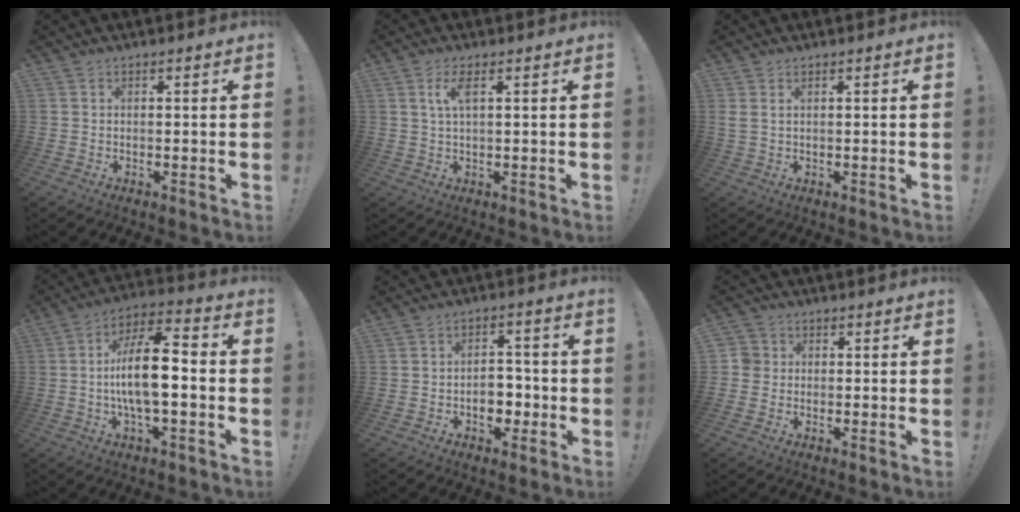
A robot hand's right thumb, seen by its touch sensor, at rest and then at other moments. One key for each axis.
{"total": 4.1, "fx": 1.5, "fy": 0.9, "fz": 3.7, "tx": -0.074, "ty": 0.001, "tz": 0.024}
{"total": 1.5, "fx": 0.7, "fy": 0.2, "fz": 1.3, "tx": -0.033, "ty": 0.003, "tz": 0.014}
{"total": 14.7, "fx": -1.6, "fy": 5.4, "fz": 13.6, "tx": -0.243, "ty": 0.009, "tz": -0.032}
{"total": 7.3, "fx": -2.0, "fy": 5.4, "fz": 4.5, "tx": -0.054, "ty": 0.017, "tz": -0.033}
{"total": 3.2, "fx": -0.1, "fy": 3.1, "fz": 0.8, "tx": -0.019, "ty": 0.012, "tz": 0.000}